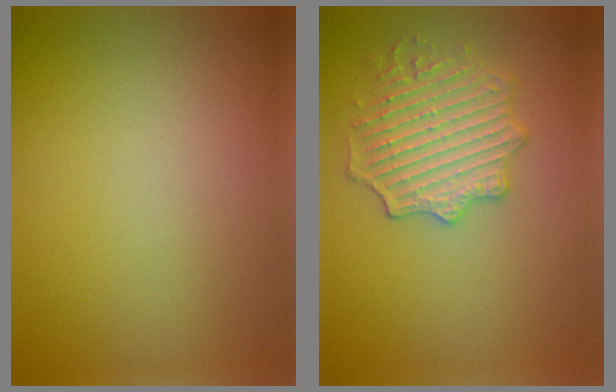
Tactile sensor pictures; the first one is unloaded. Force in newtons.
{"total": 3.8, "press": 3.7, "slide": 0.6}